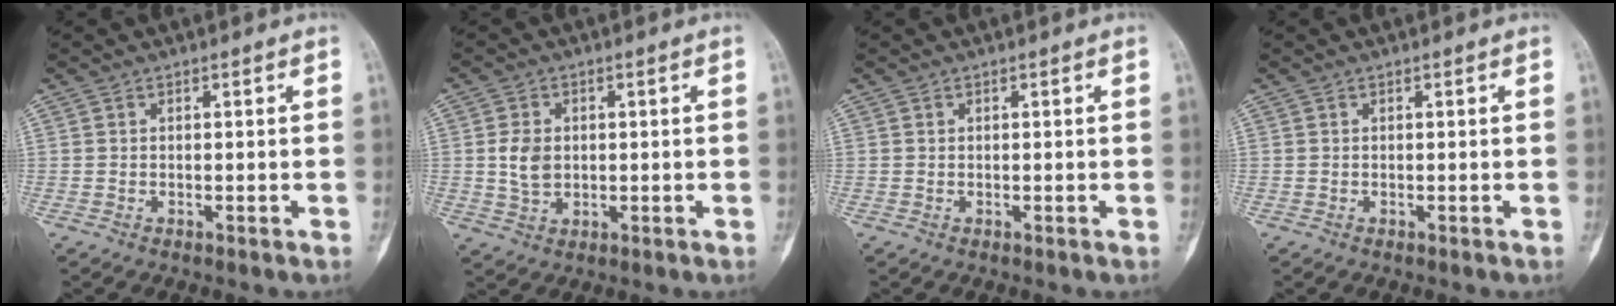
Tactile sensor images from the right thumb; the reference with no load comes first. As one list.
[{"total": 5.0, "force": [0.3, 3.7, 3.3], "torque": [-0.054, -0.001, 0.010]}, {"total": 0.0}, {"total": 0.0}]